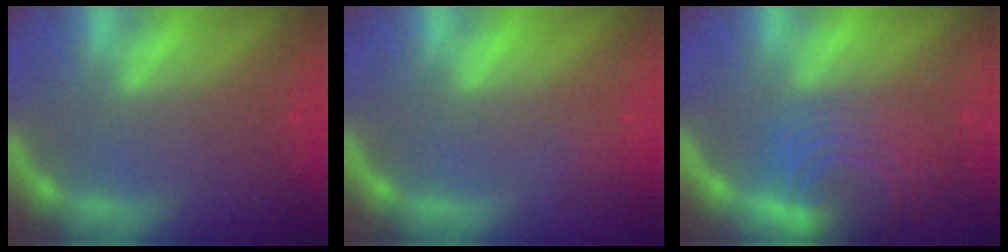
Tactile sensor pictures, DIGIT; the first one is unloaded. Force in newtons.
{"total": 1.9}
{"total": 9.5}